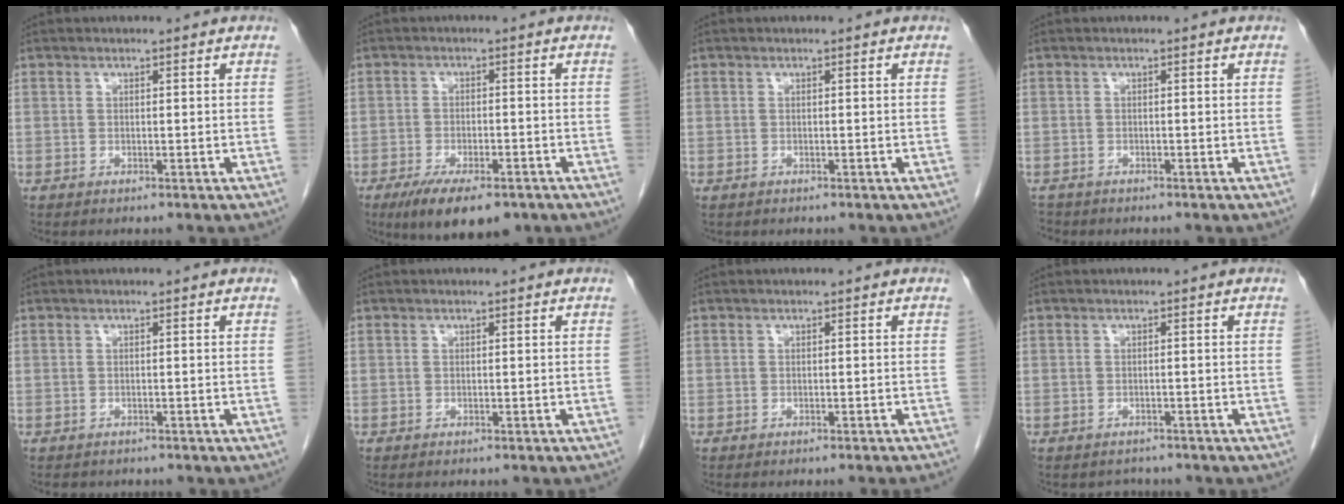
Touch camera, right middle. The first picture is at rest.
{"total": 9.6, "force": [-6.6, 3.2, 6.2], "torque": [-0.096, -0.011, -0.101]}
{"total": 0.0}
{"total": 2.3, "force": [-2.0, 1.1, 0.1], "torque": [-0.007, -0.003, -0.034]}
{"total": 2.6, "force": [-2.2, 1.2, 0.6], "torque": [-0.012, -0.001, -0.025]}
{"total": 1.6, "force": [-1.4, 0.3, 0.8], "torque": [-0.012, -0.001, -0.013]}
{"total": 3.5, "force": [-3.1, -0.4, 1.4], "torque": [-0.014, -0.001, -0.035]}
{"total": 2.1, "force": [-1.9, 1.0, -0.2], "torque": [-0.002, -0.001, -0.028]}